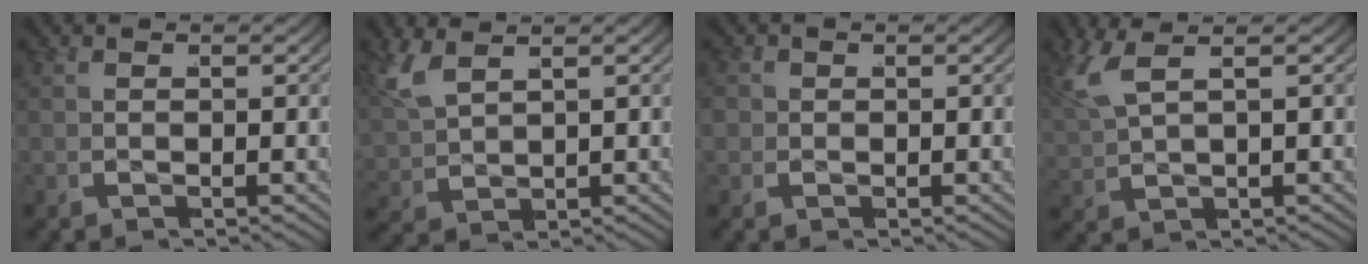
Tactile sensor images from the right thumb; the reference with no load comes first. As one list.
[{"total": 2.9, "force": [1.6, 1.8, 1.7], "torque": [-0.048, -0.006, 0.040]}, {"total": 1.7, "force": [0.1, 1.6, 0.5], "torque": [-0.014, -0.009, 0.001]}, {"total": 3.4, "force": [1.8, 1.5, 2.4], "torque": [-0.058, 0.005, 0.038]}]